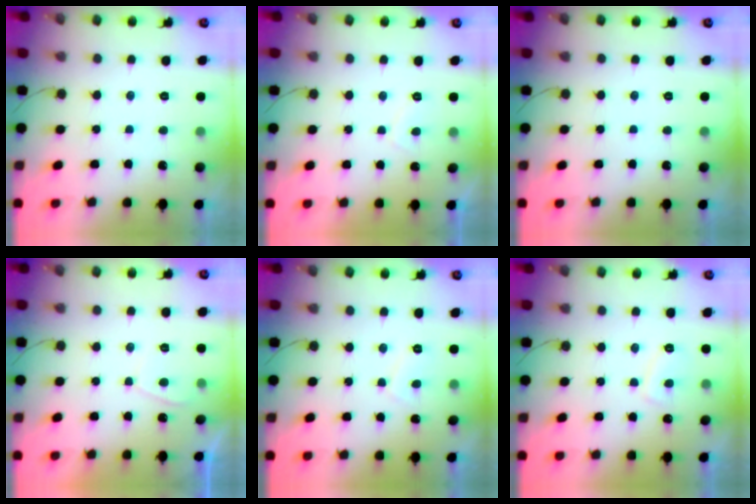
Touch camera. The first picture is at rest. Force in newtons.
{"total": 2.1, "press": 2.0, "slide": 0.9}
{"total": 0.0}
{"total": 2.4, "press": 2.3, "slide": 0.7}
{"total": 2.5, "press": 2.4, "slide": 0.8}
{"total": 3.5, "press": 3.4, "slide": 0.8}